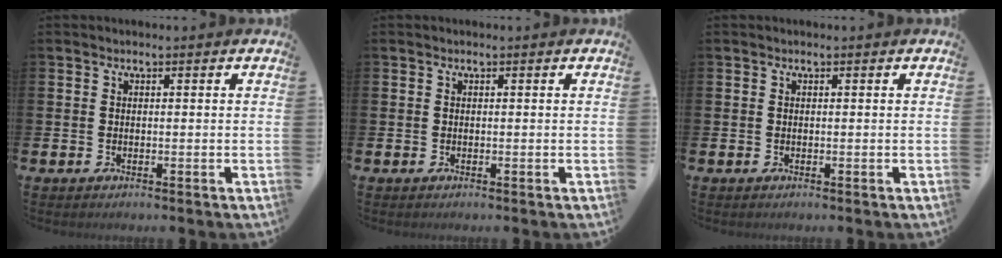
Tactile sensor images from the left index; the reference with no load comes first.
{"total": 0.0}
{"total": 0.0}